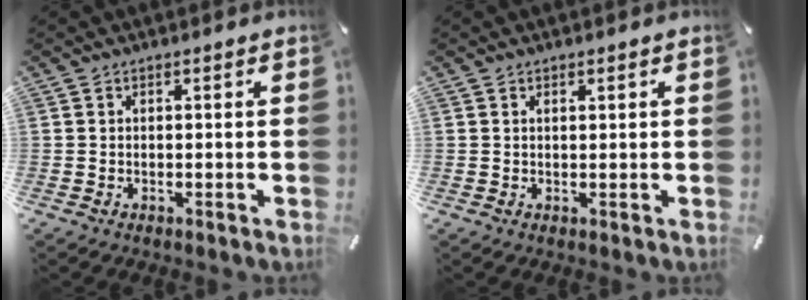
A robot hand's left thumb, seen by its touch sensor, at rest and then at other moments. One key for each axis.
{"total": 0.7, "fx": 0.4, "fy": 0.2, "fz": 0.6, "tx": -0.011, "ty": 0.000, "tz": 0.006}